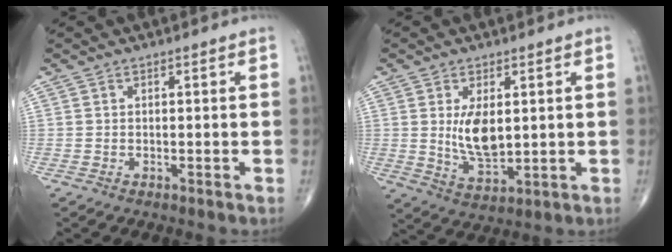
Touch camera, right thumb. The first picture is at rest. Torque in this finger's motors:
{"motor_torque": [0.87, 0.89, 0.43, 0.37, 0.20]}